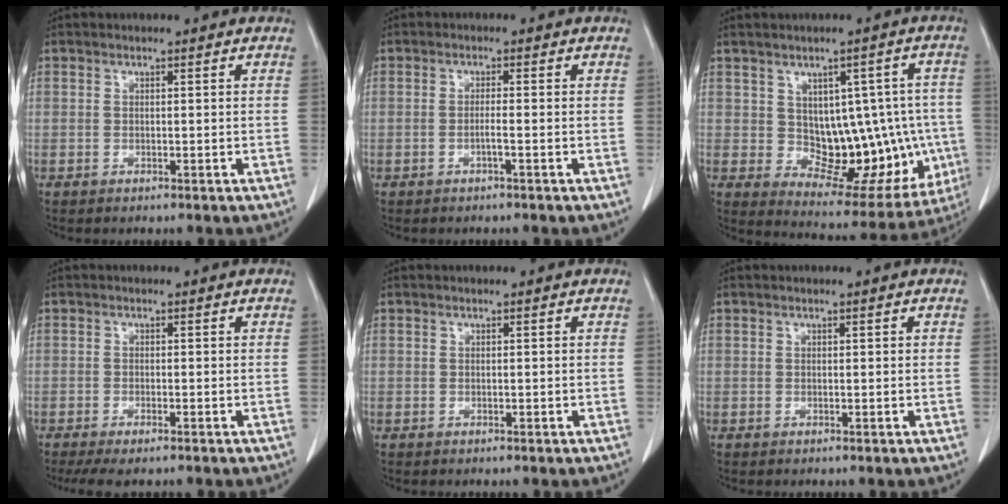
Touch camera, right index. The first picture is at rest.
{"total": 1.4, "force": [-0.6, -0.2, 1.2], "torque": [-0.023, 0.001, -0.011]}
{"total": 14.9, "force": [-0.8, 8.2, 12.4], "torque": [-0.136, 0.023, 0.019]}
{"total": 4.5, "force": [-3.5, 0.8, 2.6], "torque": [-0.040, -0.010, -0.054]}
{"total": 0.0}
{"total": 0.0}